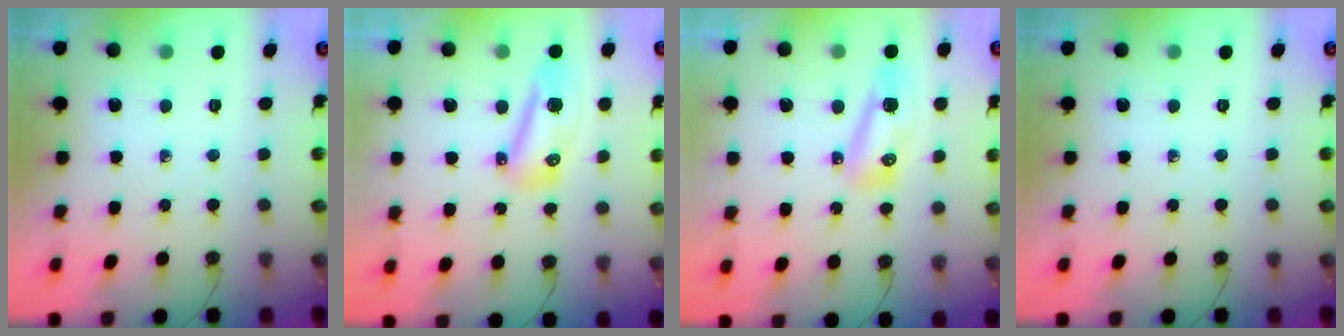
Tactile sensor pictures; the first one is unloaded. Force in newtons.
{"total": 8.8, "press": 8.6, "slide": 1.8}
{"total": 8.1, "press": 7.8, "slide": 2.1}
{"total": 0.0}